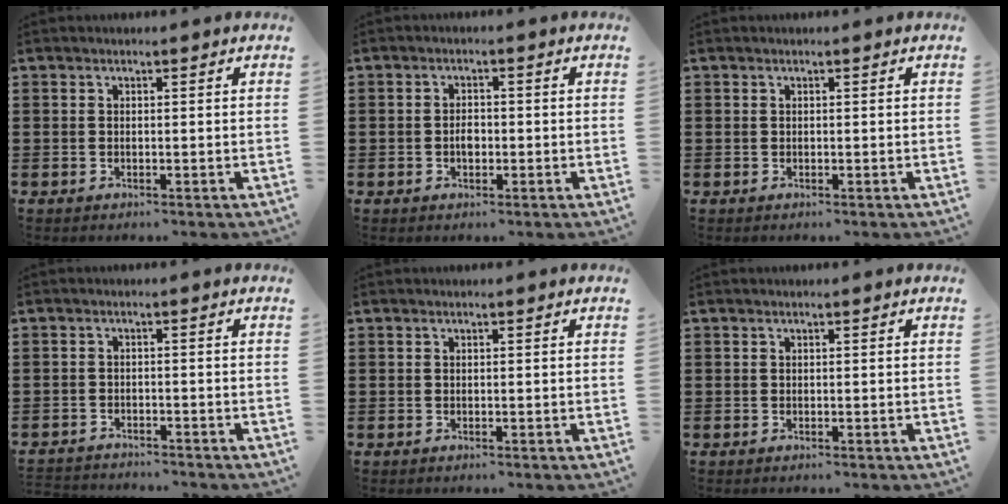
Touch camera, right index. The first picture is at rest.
{"total": 2.0, "force": [-0.4, 1.2, 1.5], "torque": [-0.027, 0.006, -0.009]}
{"total": 0.0}
{"total": 2.0, "force": [-2.0, 0.0, -0.2], "torque": [-0.004, -0.001, -0.043]}
{"total": 0.0}
{"total": 0.0}